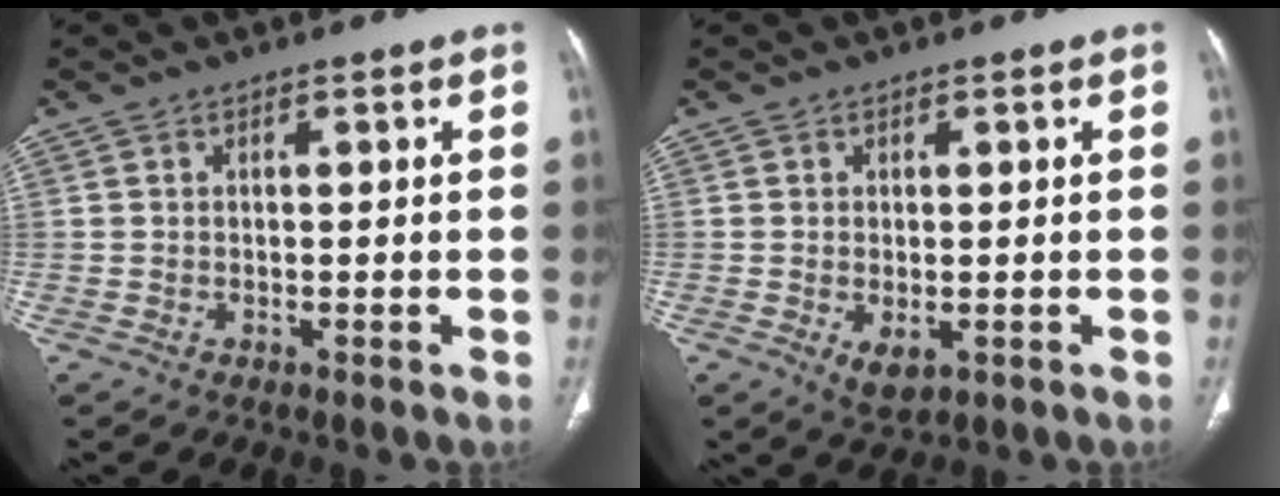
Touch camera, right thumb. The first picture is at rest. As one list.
[{"total": 3.4, "force": [-1.0, 1.7, 2.7], "torque": [-0.047, -0.008, -0.007]}]